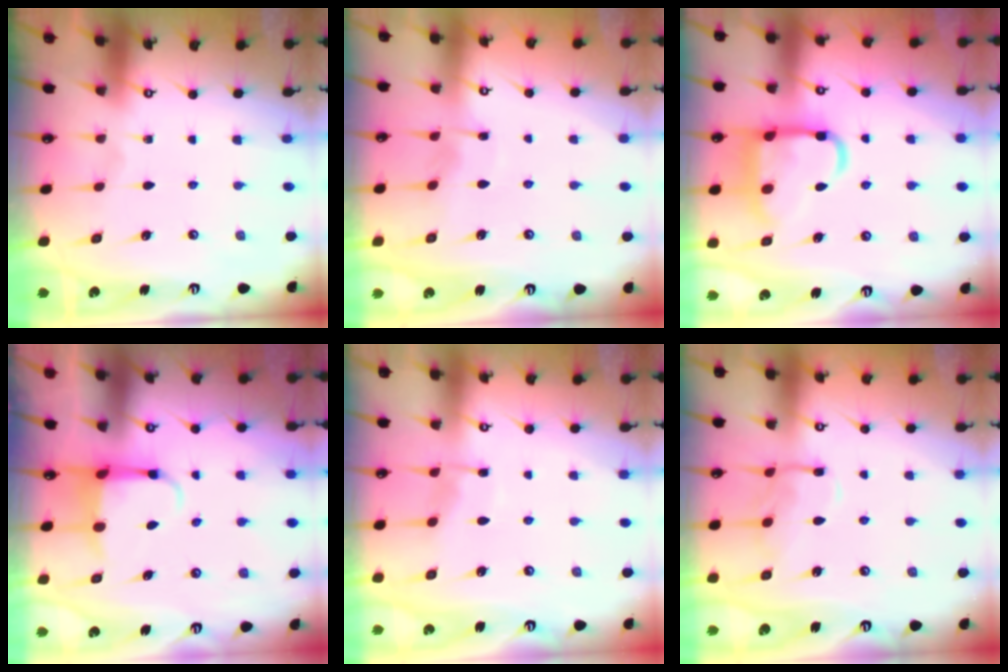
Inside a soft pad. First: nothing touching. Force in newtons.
{"total": 3.1, "press": 3.1, "slide": 0.3}
{"total": 14.8, "press": 14.7, "slide": 1.5}
{"total": 3.9, "press": 3.8, "slide": 1.2}
{"total": 5.4, "press": 5.3, "slide": 0.5}
{"total": 10.8, "press": 10.8, "slide": 0.7}